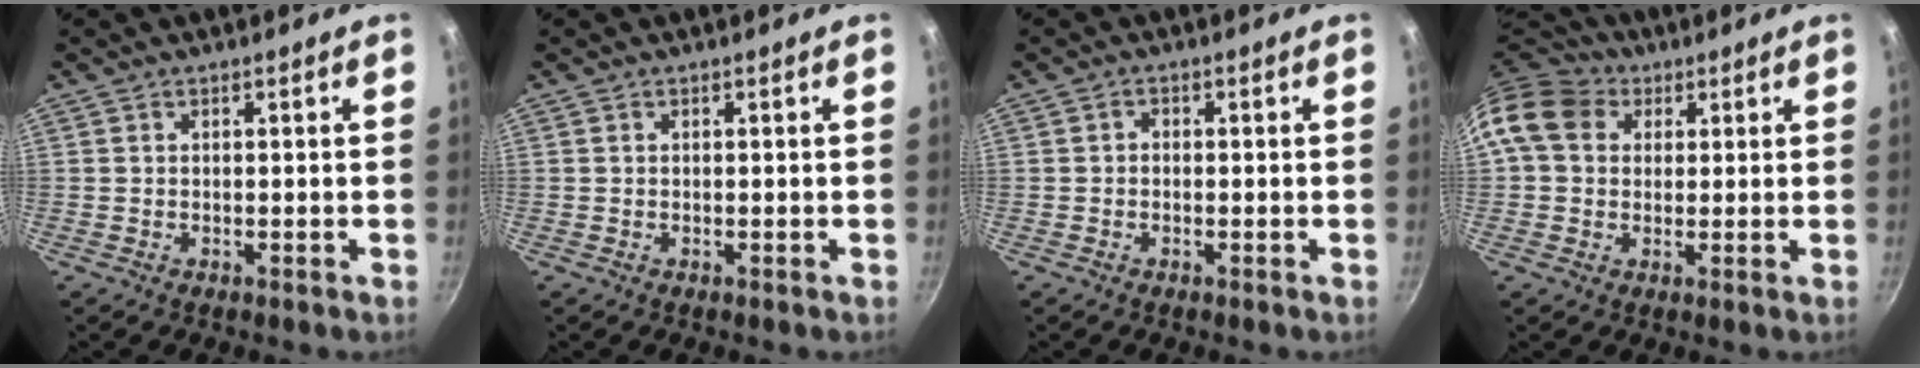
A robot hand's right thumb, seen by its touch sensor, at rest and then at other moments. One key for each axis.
{"total": 0.0}
{"total": 1.1, "fx": -0.2, "fy": 0.9, "fz": 0.6, "tx": -0.009, "ty": 0.006, "tz": -0.005}
{"total": 11.7, "fx": 3.7, "fy": 9.4, "fz": 5.8, "tx": -0.091, "ty": 0.015, "tz": 0.053}